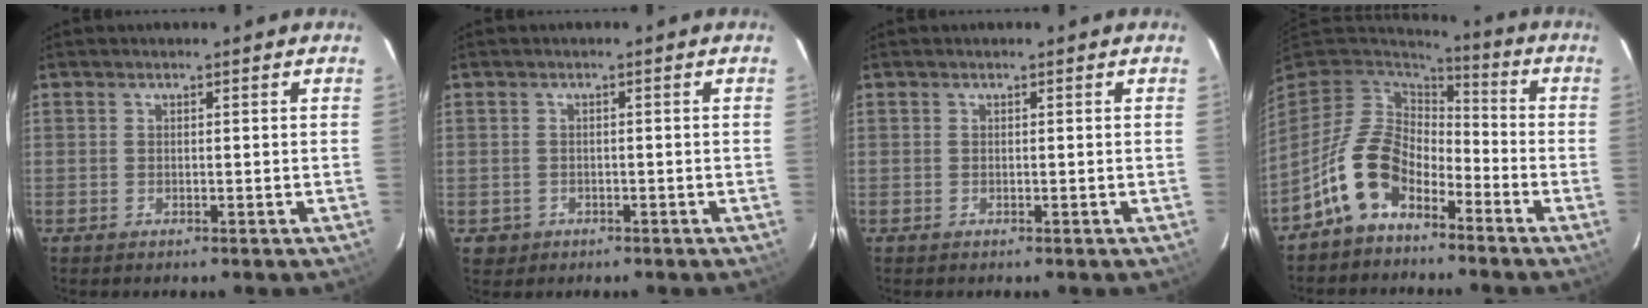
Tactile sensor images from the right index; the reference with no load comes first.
{"total": 2.4, "force": [-0.7, 2.3, 0.4], "torque": [-0.012, 0.002, -0.004]}
{"total": 0.0}
{"total": 12.0, "force": [-6.7, 7.4, 6.6], "torque": [-0.138, 0.020, -0.127]}